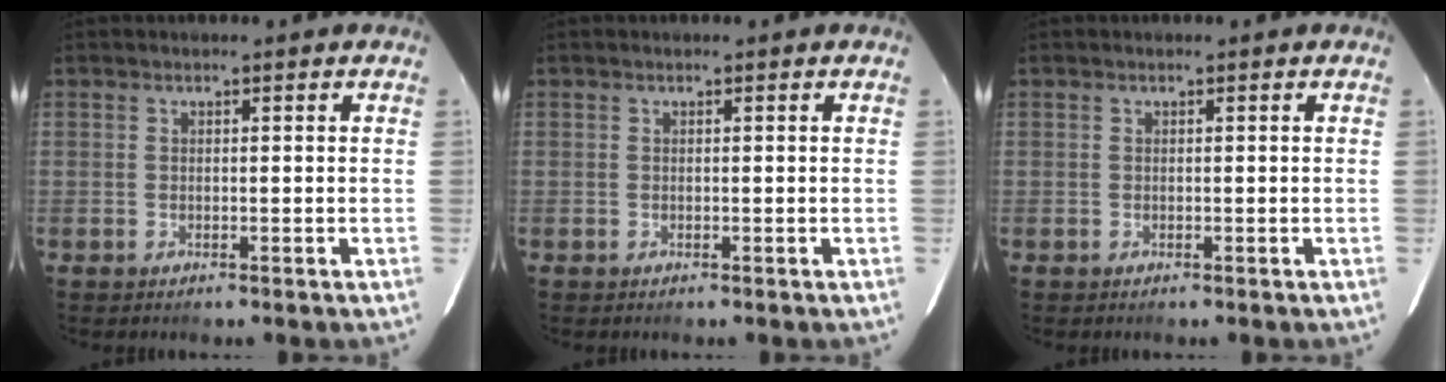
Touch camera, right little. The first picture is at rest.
{"total": 0.0}
{"total": 0.0}